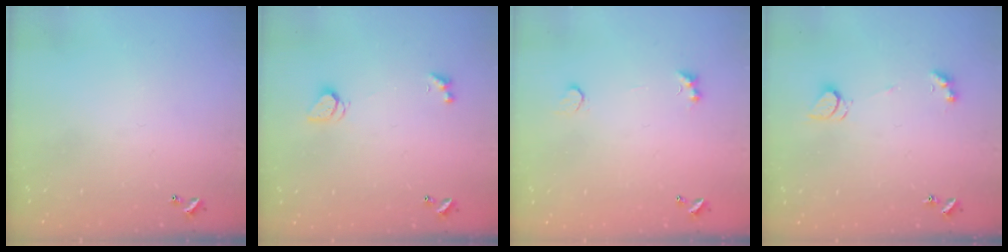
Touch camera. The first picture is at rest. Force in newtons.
{"total": 2.0, "press": 2.0, "slide": 0.3}
{"total": 1.4, "press": 1.1, "slide": 0.9}
{"total": 2.2, "press": 2.2, "slide": 0.4}